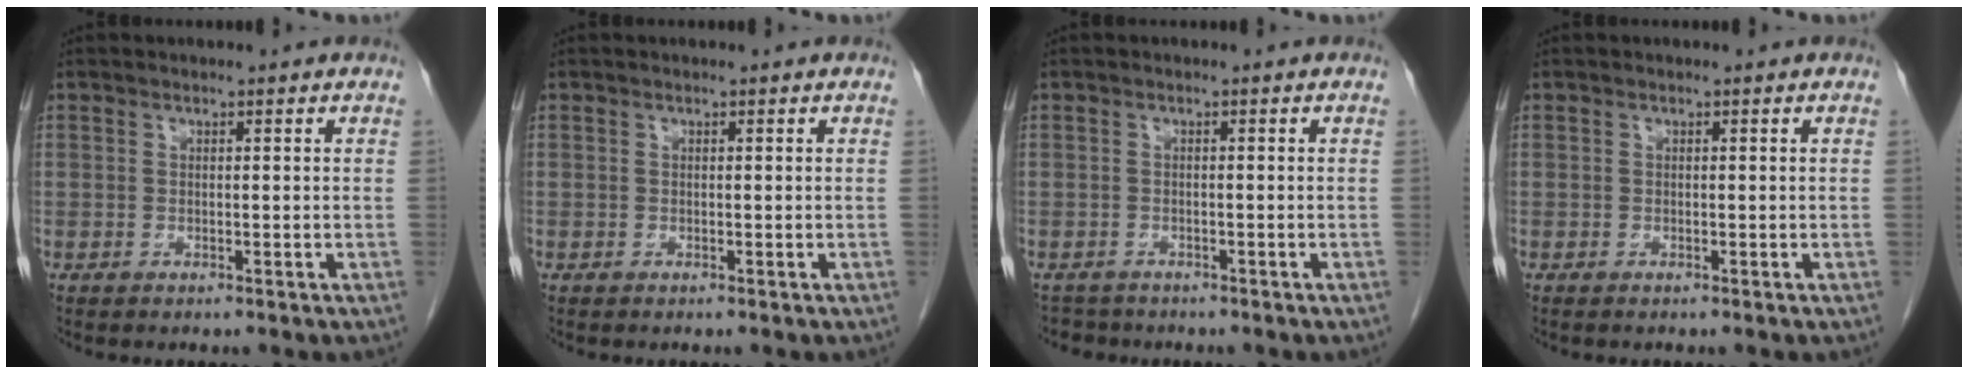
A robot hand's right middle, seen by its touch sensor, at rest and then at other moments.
{"total": 0.0}
{"total": 2.4, "force": [-2.1, 1.0, -0.4], "torque": [0.000, -0.003, -0.035]}
{"total": 0.0}